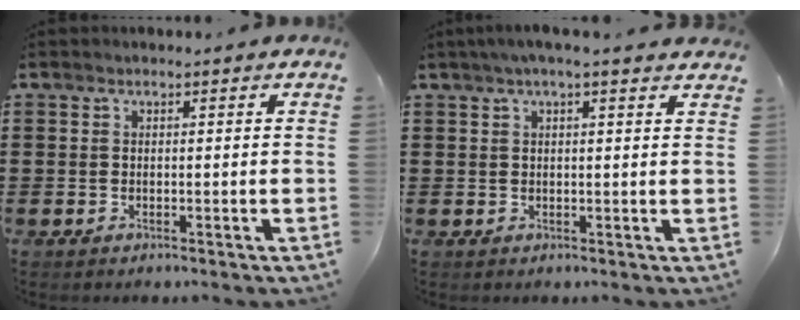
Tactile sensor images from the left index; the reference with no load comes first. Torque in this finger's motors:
{"motor_torque": [1.99, 0.15, 0.44, 0.09]}